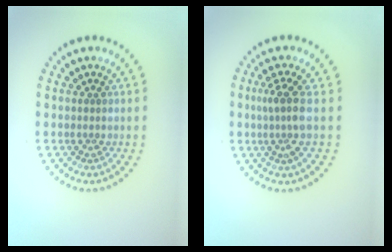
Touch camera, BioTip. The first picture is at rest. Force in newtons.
{"total": 2.6, "press": 1.9, "slide": 1.8}